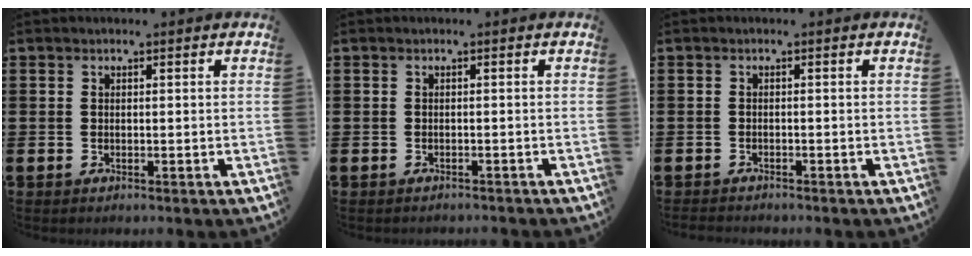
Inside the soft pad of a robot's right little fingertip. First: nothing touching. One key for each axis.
{"total": 0.0}
{"total": 0.0}